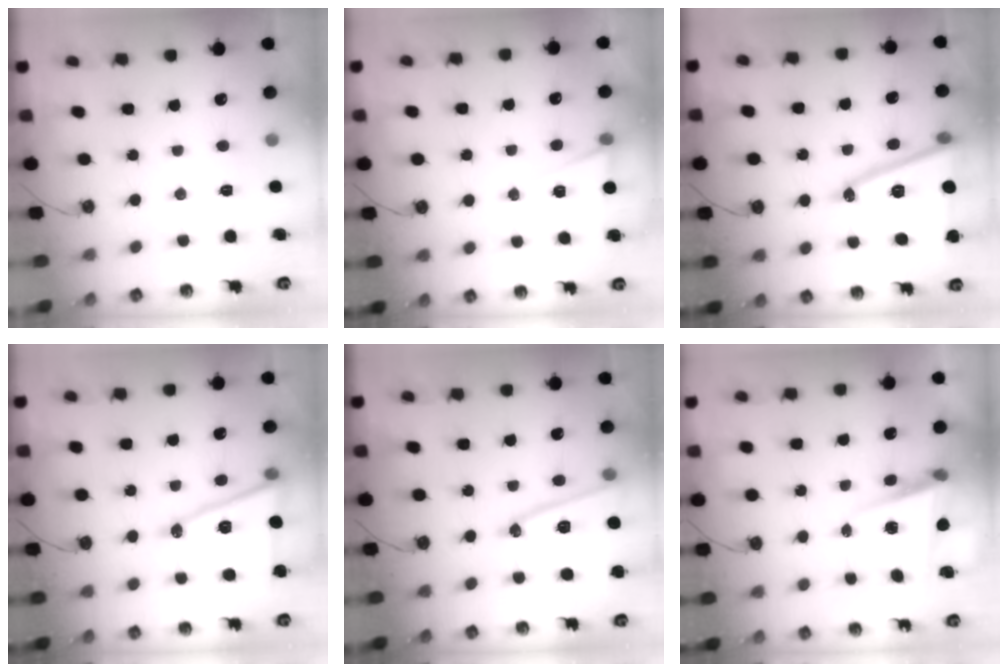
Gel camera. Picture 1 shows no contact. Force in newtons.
{"total": 6.1, "press": 4.0, "slide": 4.6}
{"total": 21.3, "press": 21.1, "slide": 3.3}
{"total": 15.4, "press": 14.9, "slide": 3.8}
{"total": 16.8, "press": 16.6, "slide": 2.6}
{"total": 4.9, "press": 4.8, "slide": 1.2}